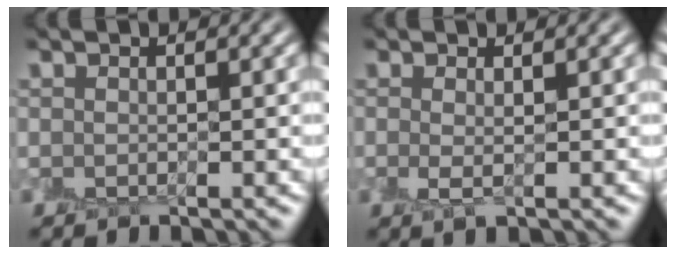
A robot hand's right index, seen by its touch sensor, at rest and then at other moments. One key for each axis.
{"total": 1.4, "fx": 0.1, "fy": 0.4, "fz": 1.3, "tx": -0.024, "ty": -0.004, "tz": 0.004}